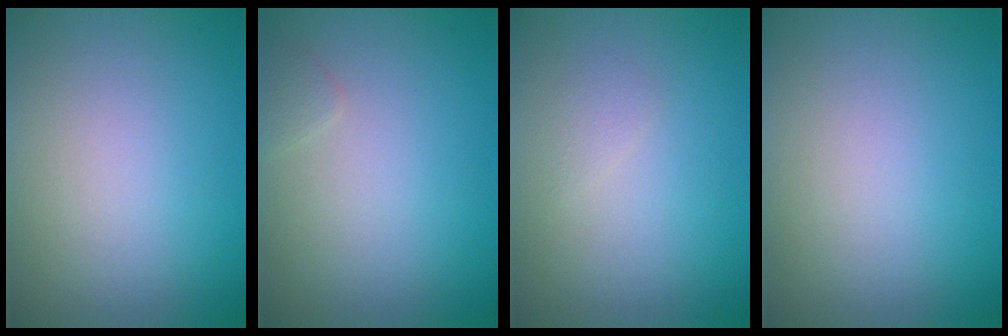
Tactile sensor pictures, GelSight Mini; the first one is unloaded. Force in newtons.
{"total": 0.8, "press": 0.8, "slide": 0.0}
{"total": 0.8, "press": 0.8, "slide": 0.1}
{"total": 0.0}